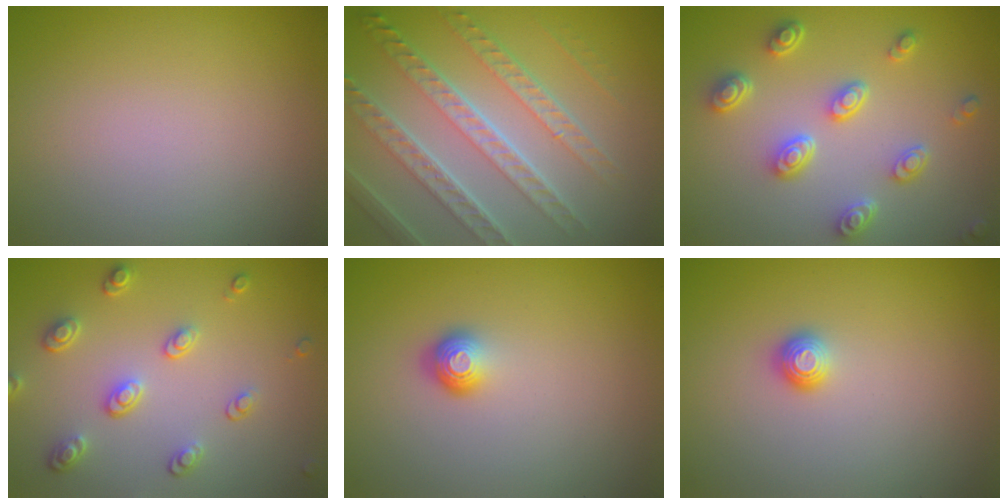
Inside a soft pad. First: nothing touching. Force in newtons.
{"total": 7.6, "press": 5.4, "slide": 5.3}
{"total": 4.5, "press": 3.5, "slide": 2.8}
{"total": 3.3, "press": 2.8, "slide": 1.7}
{"total": 1.8, "press": 1.2, "slide": 1.2}
{"total": 1.1, "press": 1.0, "slide": 0.2}